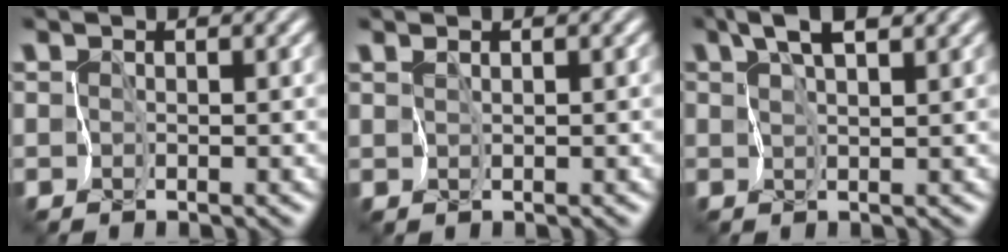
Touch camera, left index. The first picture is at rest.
{"total": 0.7, "force": [0.6, 0.0, 0.3], "torque": [-0.008, -0.002, 0.014]}
{"total": 3.4, "force": [2.0, 0.9, 2.6], "torque": [-0.054, 0.005, 0.036]}